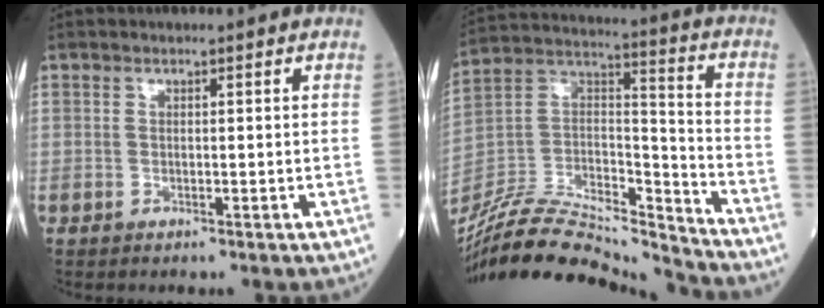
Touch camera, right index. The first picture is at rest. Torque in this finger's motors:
{"motor_torque": [-0.27, -1.21, 0.54, 0.15]}